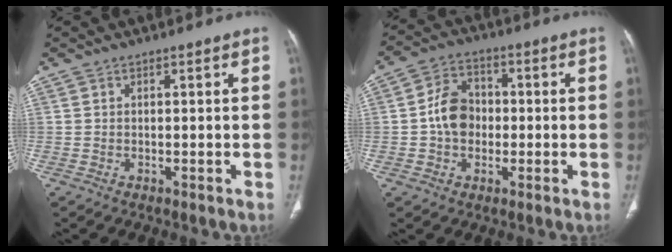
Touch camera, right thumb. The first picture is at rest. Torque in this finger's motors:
{"motor_torque": [1.12, 0.94, 1.03, -0.31, 0.04]}